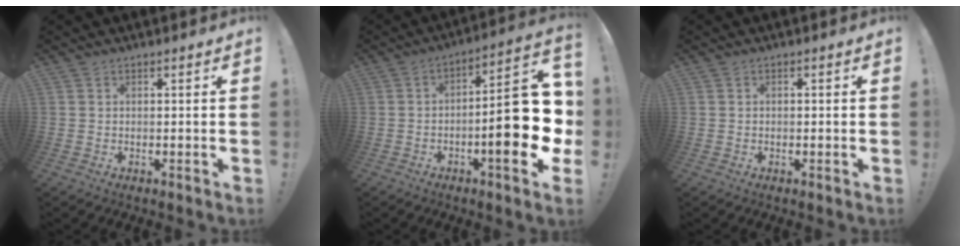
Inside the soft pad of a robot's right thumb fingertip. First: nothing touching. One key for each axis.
{"total": 20.9, "fx": -3.7, "fy": 6.3, "fz": 19.6, "tx": -0.255, "ty": 0.019, "tz": -0.051}
{"total": 0.7, "fx": -0.5, "fy": 0.3, "fz": 0.3, "tx": -0.012, "ty": 0.005, "tz": -0.009}